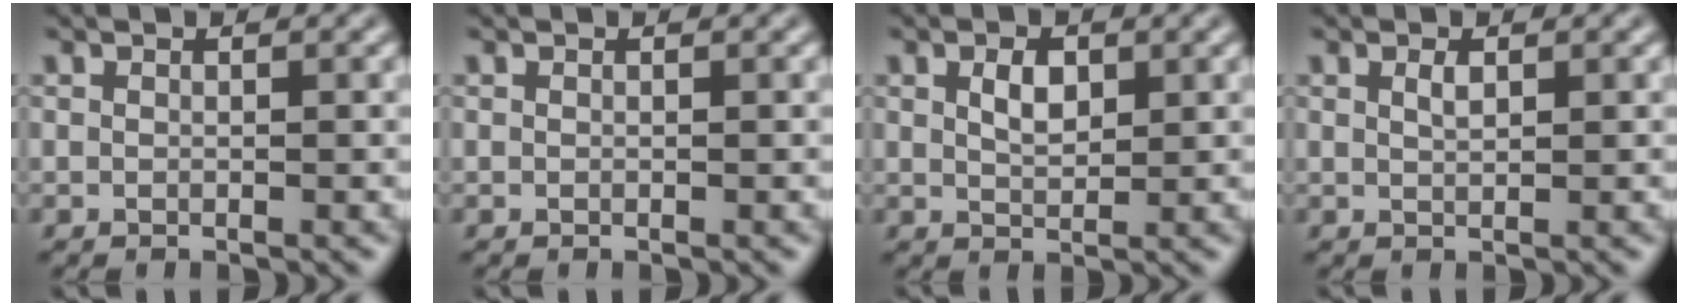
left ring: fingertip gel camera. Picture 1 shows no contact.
{"total": 0.0}
{"total": 2.1, "force": [0.8, 1.2, 1.6], "torque": [-0.031, 0.001, 0.016]}
{"total": 0.9, "force": [0.5, 0.3, 0.7], "torque": [-0.016, 0.000, 0.011]}